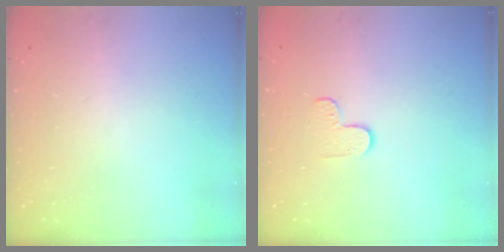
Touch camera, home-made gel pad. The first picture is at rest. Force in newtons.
{"total": 4.7, "press": 4.7, "slide": 0.4}